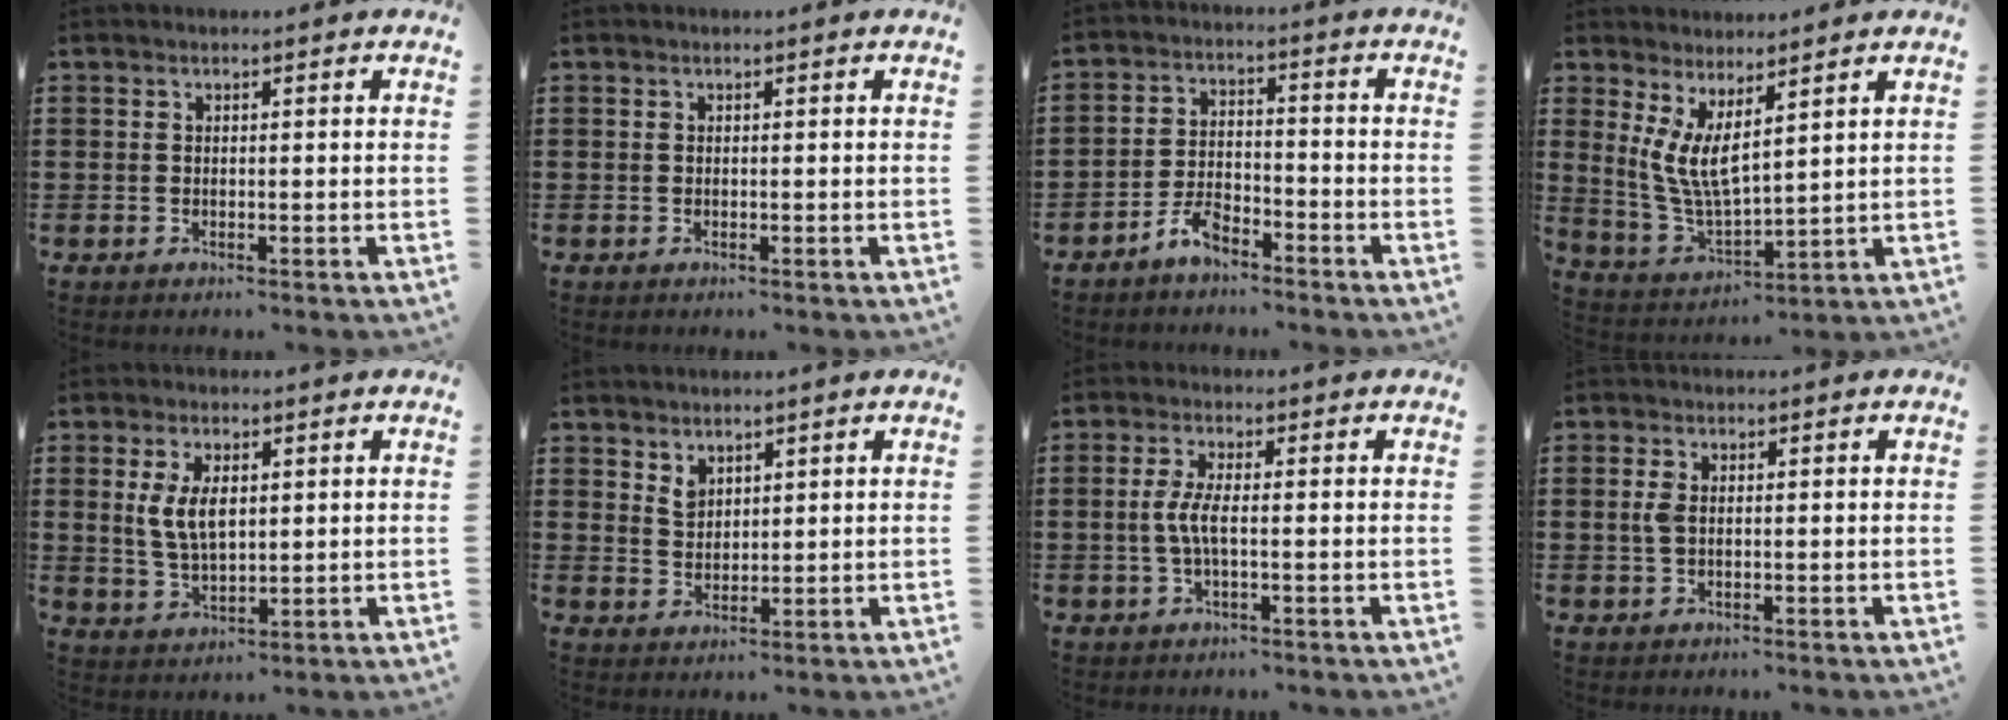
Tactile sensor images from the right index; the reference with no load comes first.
{"total": 0.0}
{"total": 4.7, "force": [-4.0, 1.6, 1.9], "torque": [-0.047, 0.009, -0.082]}
{"total": 5.7, "force": [2.2, 1.8, 5.0], "torque": [-0.125, -0.019, 0.034]}
{"total": 6.1, "force": [1.2, 3.1, 5.1], "torque": [-0.113, 0.007, 0.019]}
{"total": 2.5, "force": [2.0, 1.4, 0.6], "torque": [-0.017, 0.003, 0.038]}
{"total": 3.9, "force": [-0.4, 0.8, 3.8], "torque": [-0.092, -0.006, -0.017]}
{"total": 2.2, "force": [0.2, 1.1, 1.9], "torque": [-0.048, 0.002, -0.001]}